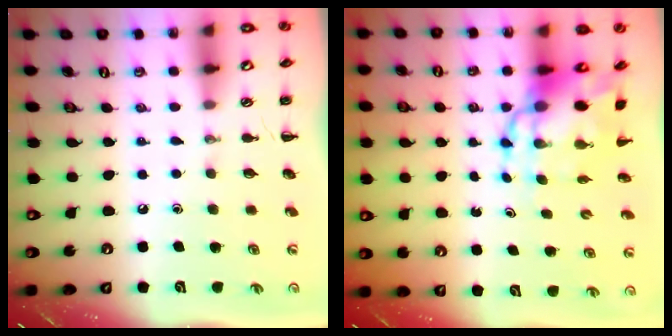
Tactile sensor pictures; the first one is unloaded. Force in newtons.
{"total": 10.5, "press": 10.1, "slide": 2.9}